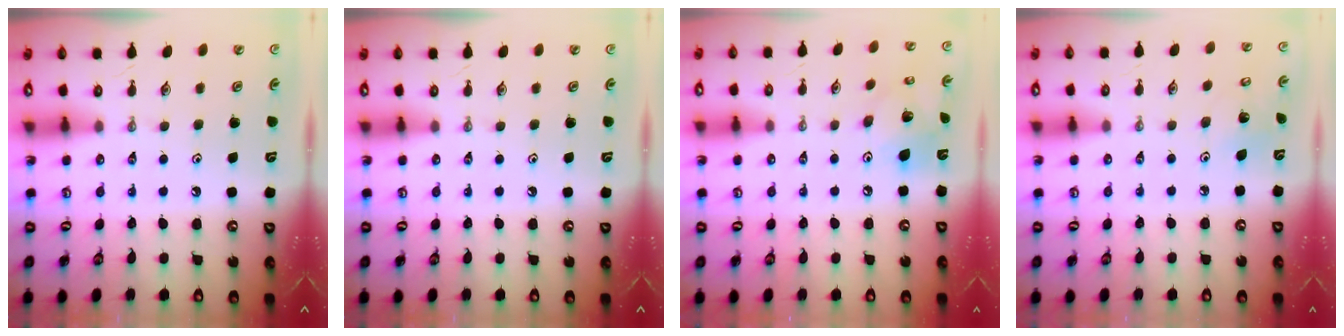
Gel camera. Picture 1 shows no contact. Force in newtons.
{"total": 0.0}
{"total": 12.5, "press": 12.4, "slide": 1.4}
{"total": 5.0, "press": 5.0, "slide": 0.5}